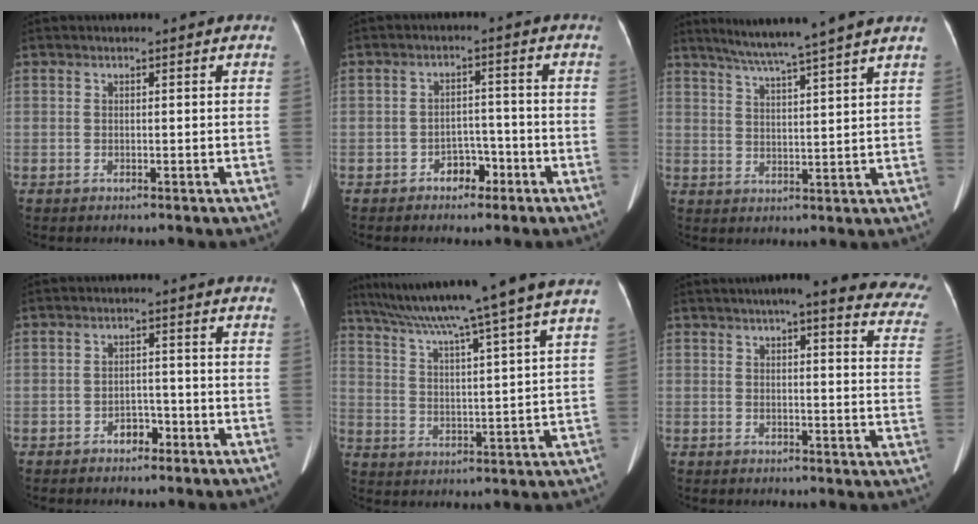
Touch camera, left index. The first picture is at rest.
{"total": 3.3, "force": [-2.2, 2.0, 1.4], "torque": [-0.019, 0.012, -0.031]}
{"total": 11.2, "force": [9.4, -1.9, 5.9], "torque": [-0.097, 0.008, 0.135]}
{"total": 2.3, "force": [-1.6, 1.4, 1.0], "torque": [-0.013, 0.006, -0.024]}
{"total": 20.0, "force": [16.7, -2.6, 10.7], "torque": [-0.180, -0.011, 0.237]}
{"total": 22.9, "force": [20.0, 3.3, 10.6], "torque": [-0.119, -0.047, 0.210]}